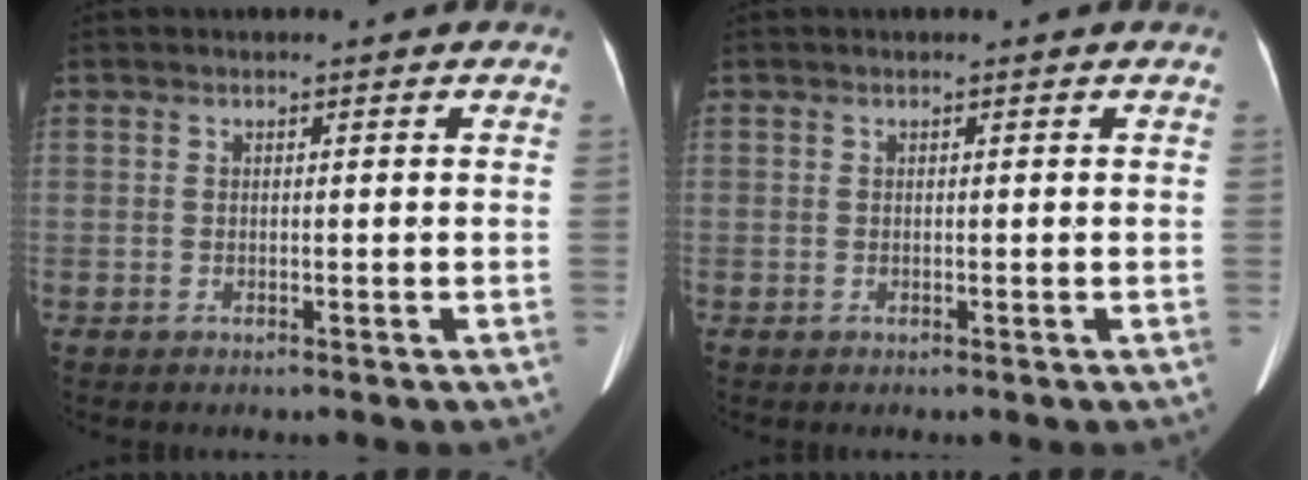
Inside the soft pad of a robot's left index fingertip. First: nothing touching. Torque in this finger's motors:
{"motor_torque": [0.11, 0.05, 0.04, 0.02]}